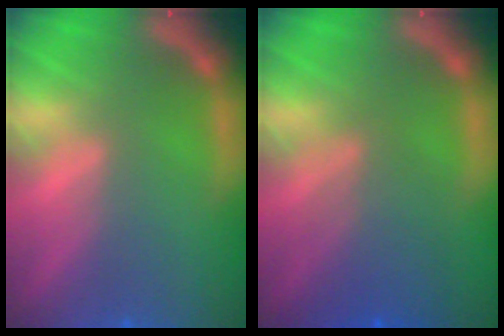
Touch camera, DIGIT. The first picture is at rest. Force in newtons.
{"total": 4.5}